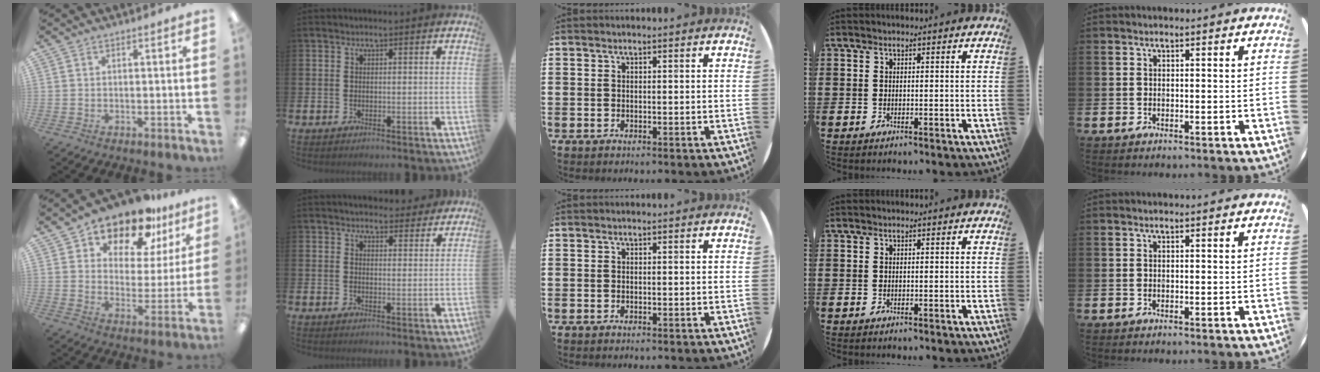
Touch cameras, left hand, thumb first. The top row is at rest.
{"thumb": {"total": 13.8, "force": [11.7, 5.7, 4.5], "torque": [-0.088, -0.083, 0.209]}, "index": {"total": 3.8, "force": [3.7, 0.9, 0.1], "torque": [-0.001, -0.019, 0.067]}}